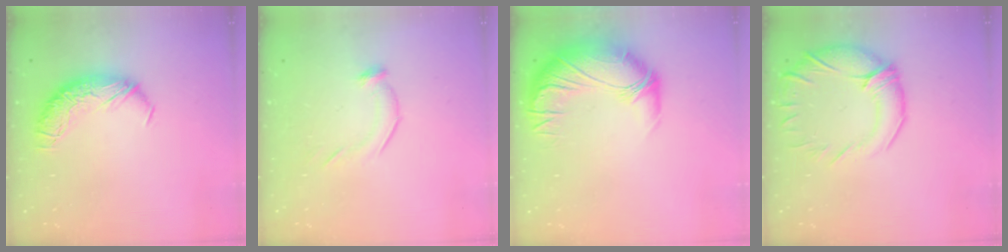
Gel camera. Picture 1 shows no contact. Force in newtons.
{"total": 4.3, "press": 4.2, "slide": 1.0}
{"total": 3.4, "press": 1.5, "slide": 3.1}
{"total": 6.1, "press": 4.8, "slide": 3.8}